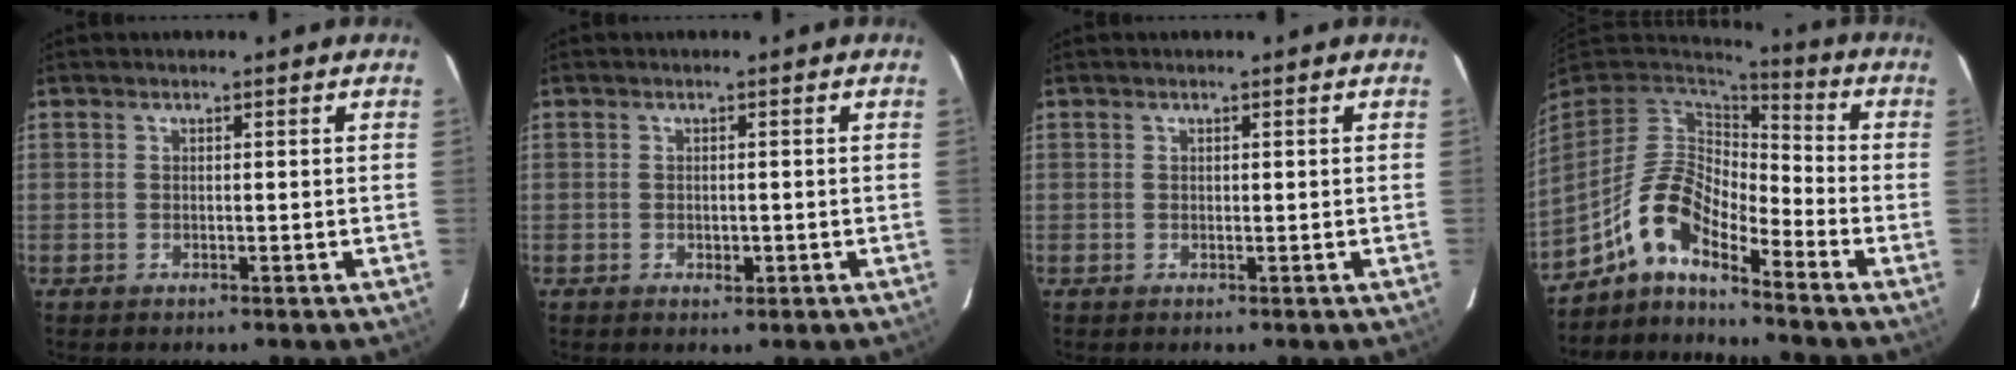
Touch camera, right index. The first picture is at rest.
{"total": 1.5, "force": [-0.4, 0.8, 1.1], "torque": [-0.019, -0.001, -0.003]}
{"total": 0.0}
{"total": 10.7, "force": [-7.4, 3.3, 7.0], "torque": [-0.143, 0.031, -0.138]}